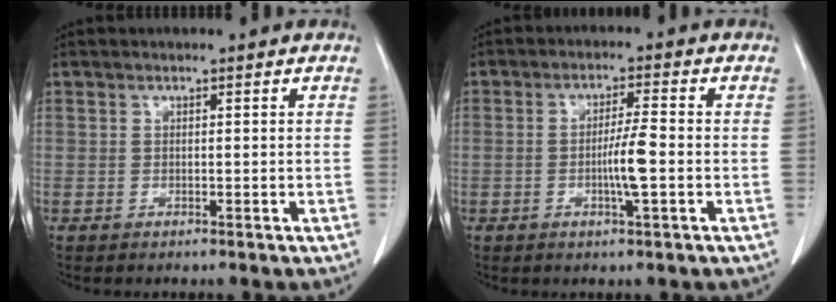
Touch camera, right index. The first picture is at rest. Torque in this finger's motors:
{"motor_torque": [0.85, 0.39, 0.33, 0.08]}